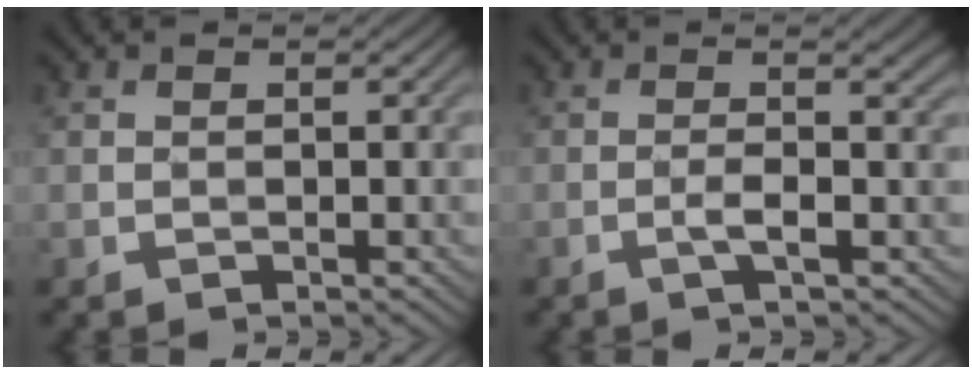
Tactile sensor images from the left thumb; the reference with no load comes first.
{"total": 3.4, "force": [-0.7, 0.2, 3.3], "torque": [-0.055, 0.008, -0.018]}